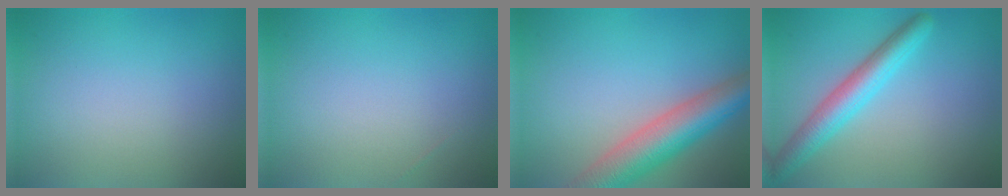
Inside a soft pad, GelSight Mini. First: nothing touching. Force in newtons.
{"total": 0.0}
{"total": 7.4, "press": 7.4, "slide": 0.5}
{"total": 4.3, "press": 4.3, "slide": 0.2}